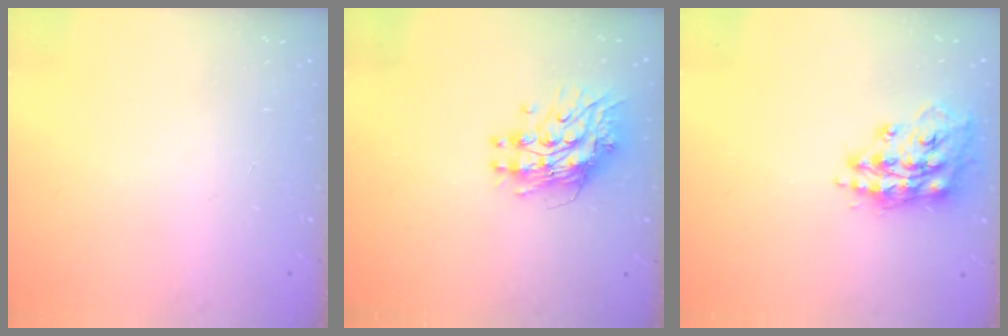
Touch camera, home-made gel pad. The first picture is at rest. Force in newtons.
{"total": 11.4, "press": 11.3, "slide": 1.0}
{"total": 15.5, "press": 15.5, "slide": 1.4}